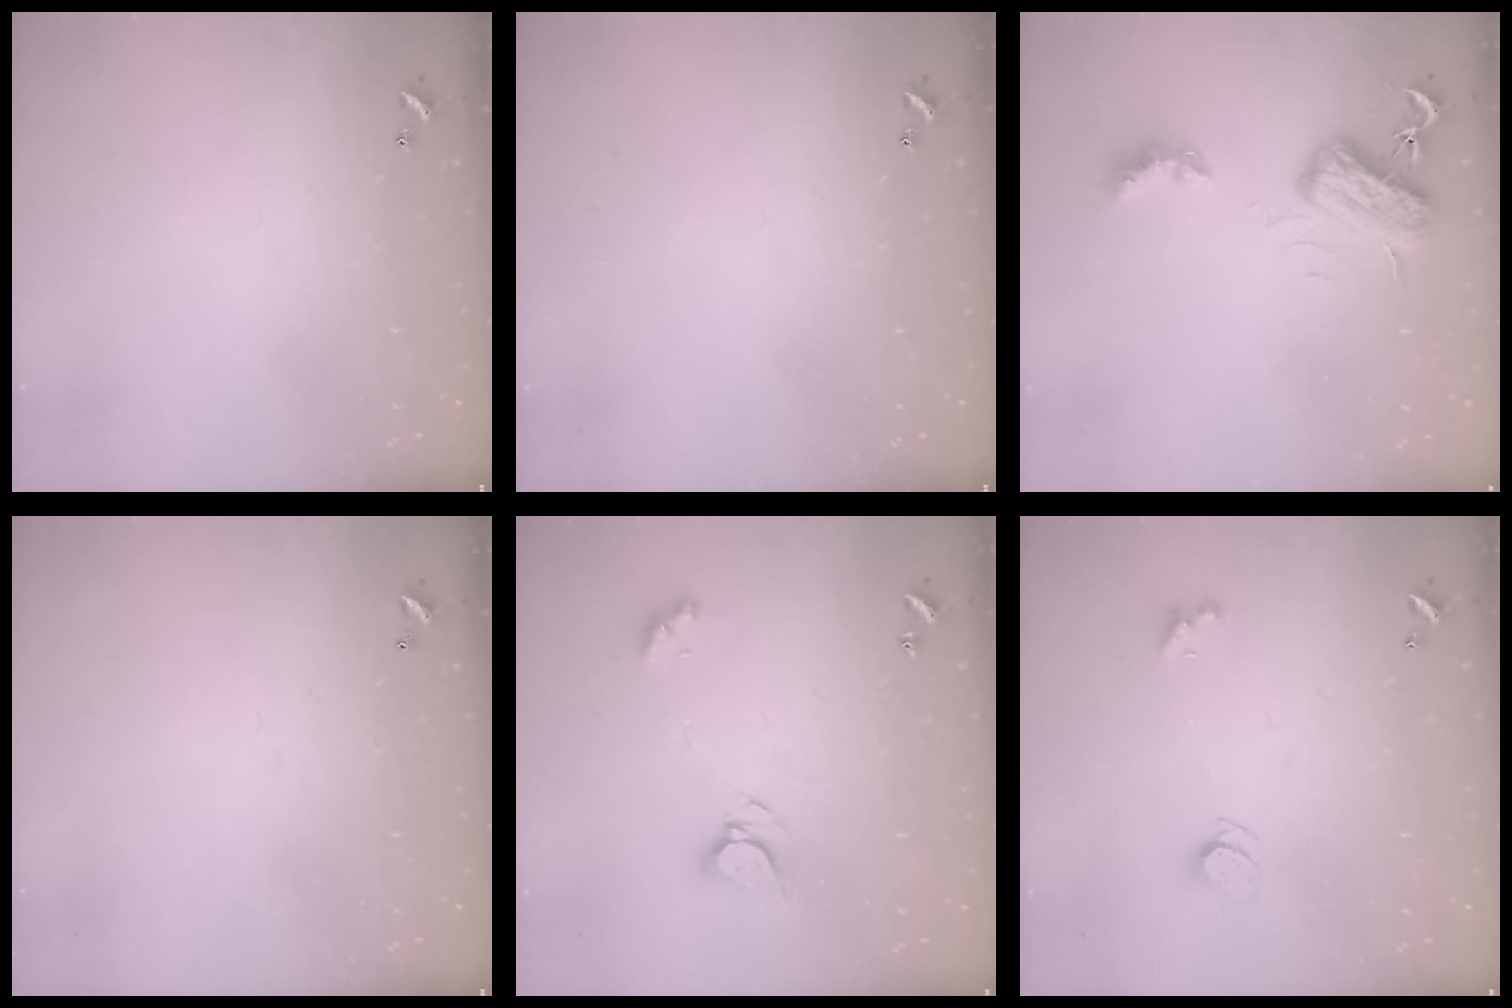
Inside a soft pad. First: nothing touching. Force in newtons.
{"total": 0.0}
{"total": 5.4, "press": 5.4, "slide": 0.5}
{"total": 2.9, "press": 2.9, "slide": 0.1}
{"total": 7.3, "press": 7.3, "slide": 0.6}
{"total": 2.5, "press": 2.5, "slide": 0.6}